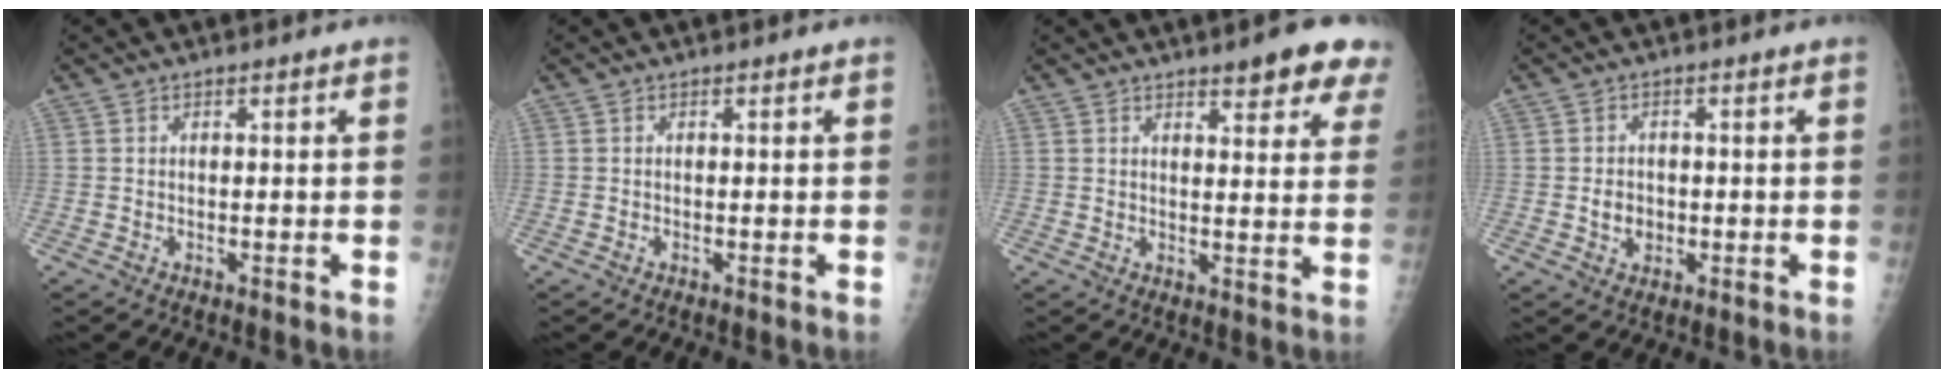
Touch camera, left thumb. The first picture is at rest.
{"total": 0.0}
{"total": 9.0, "force": [6.3, 2.6, 5.8], "torque": [-0.041, -0.028, 0.069]}
{"total": 3.2, "force": [-0.6, 2.7, 1.6], "torque": [-0.010, 0.005, -0.005]}